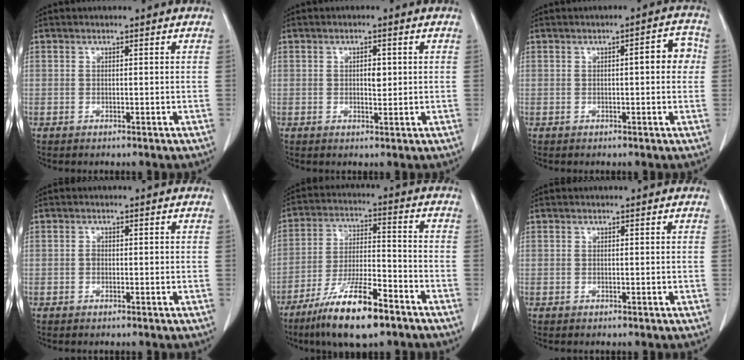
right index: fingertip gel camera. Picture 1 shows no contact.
{"total": 2.1, "force": [0.3, 1.0, 1.8], "torque": [-0.029, 0.000, 0.006]}
{"total": 4.3, "force": [0.3, 1.2, 4.1], "torque": [-0.047, 0.016, -0.001]}
{"total": 0.8, "force": [-0.1, 0.5, 0.6], "torque": [-0.009, 0.002, -0.003]}
{"total": 14.0, "force": [-9.2, 2.5, 10.2], "torque": [-0.195, -0.022, -0.161]}
{"total": 0.0}